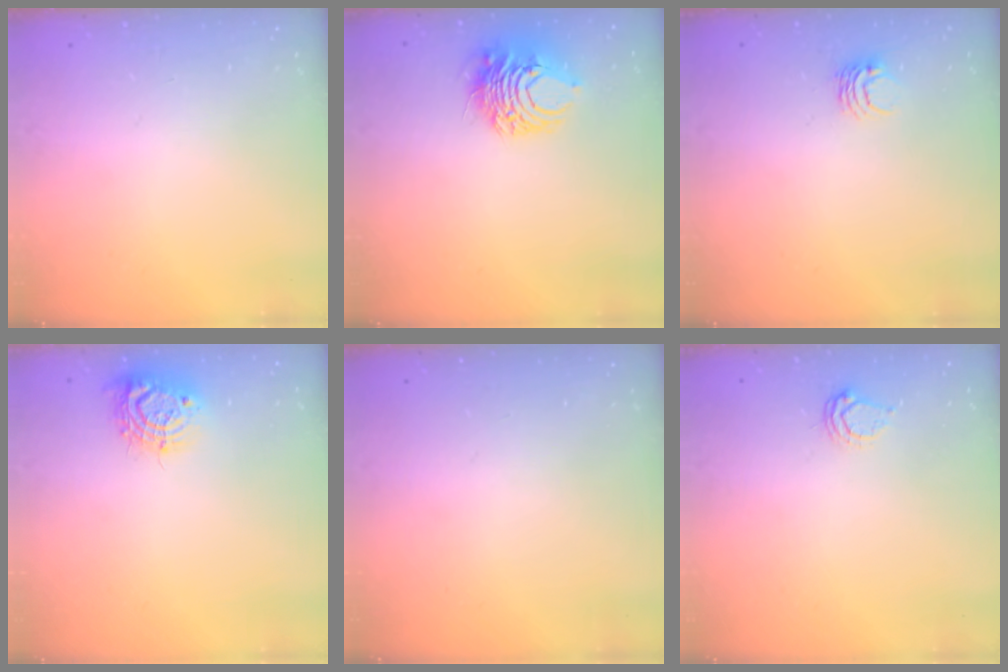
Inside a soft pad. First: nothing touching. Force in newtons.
{"total": 9.7, "press": 9.7, "slide": 0.7}
{"total": 4.0, "press": 3.9, "slide": 0.2}
{"total": 10.3, "press": 10.3, "slide": 0.7}
{"total": 0.0}
{"total": 3.6, "press": 3.6, "slide": 0.3}